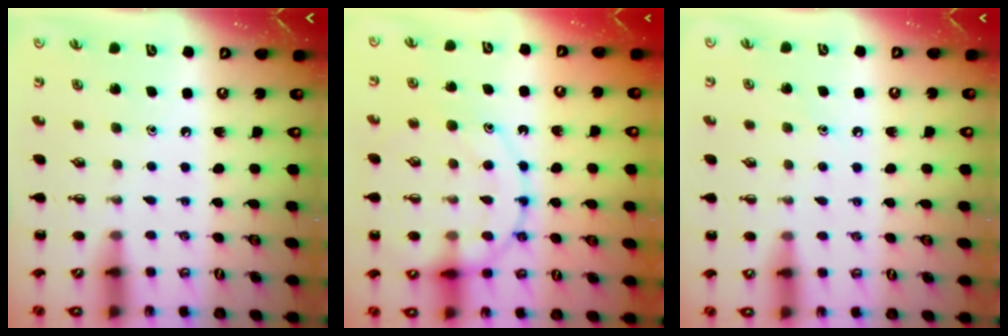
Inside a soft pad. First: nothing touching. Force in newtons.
{"total": 14.2, "press": 14.1, "slide": 1.2}
{"total": 5.8, "press": 5.5, "slide": 1.7}